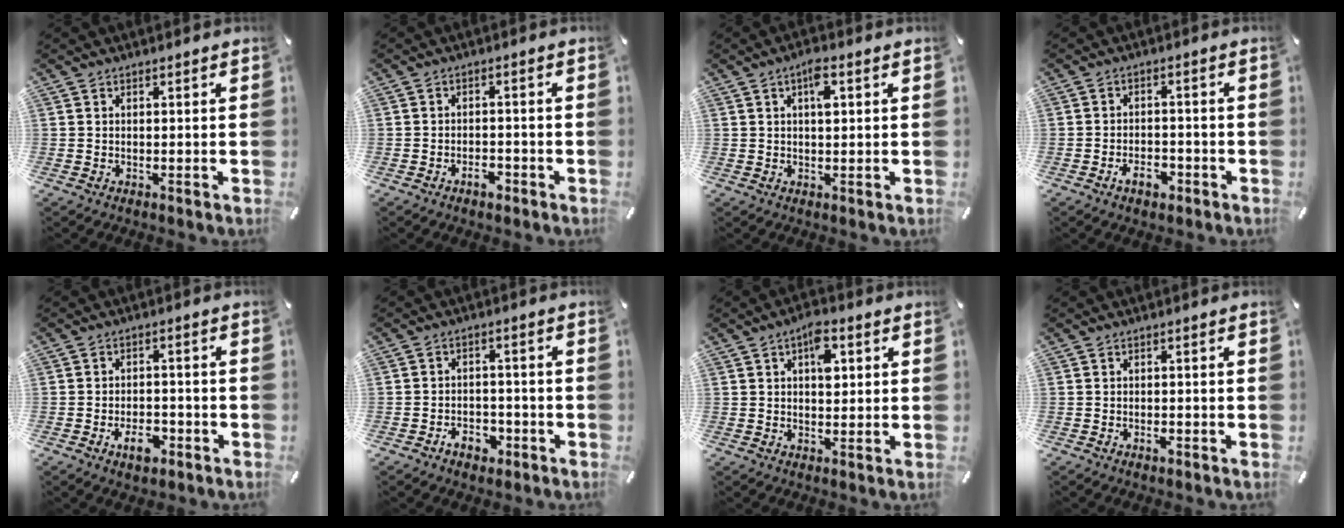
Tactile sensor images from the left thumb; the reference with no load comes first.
{"total": 3.3, "force": [-2.3, 1.6, 1.8], "torque": [-0.028, 0.009, -0.042]}
{"total": 3.8, "force": [1.1, 1.4, 3.3], "torque": [-0.062, 0.005, 0.015]}
{"total": 4.9, "force": [-2.9, 2.9, 2.8], "torque": [-0.048, 0.013, -0.051]}
{"total": 6.0, "force": [-3.0, 3.4, 3.9], "torque": [-0.072, 0.014, -0.054]}
{"total": 4.9, "force": [-2.9, 3.4, 2.0], "torque": [-0.036, 0.013, -0.053]}
{"total": 6.1, "force": [1.9, 3.4, 4.7], "torque": [-0.057, -0.005, 0.023]}
{"total": 1.7, "force": [-0.9, 0.7, 1.2], "torque": [-0.022, 0.002, -0.017]}